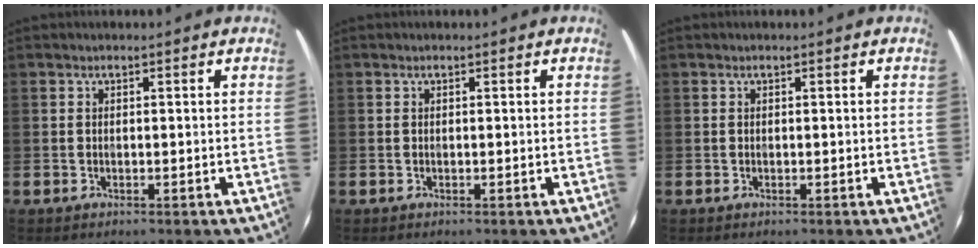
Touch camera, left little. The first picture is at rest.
{"total": 0.0}
{"total": 0.0}